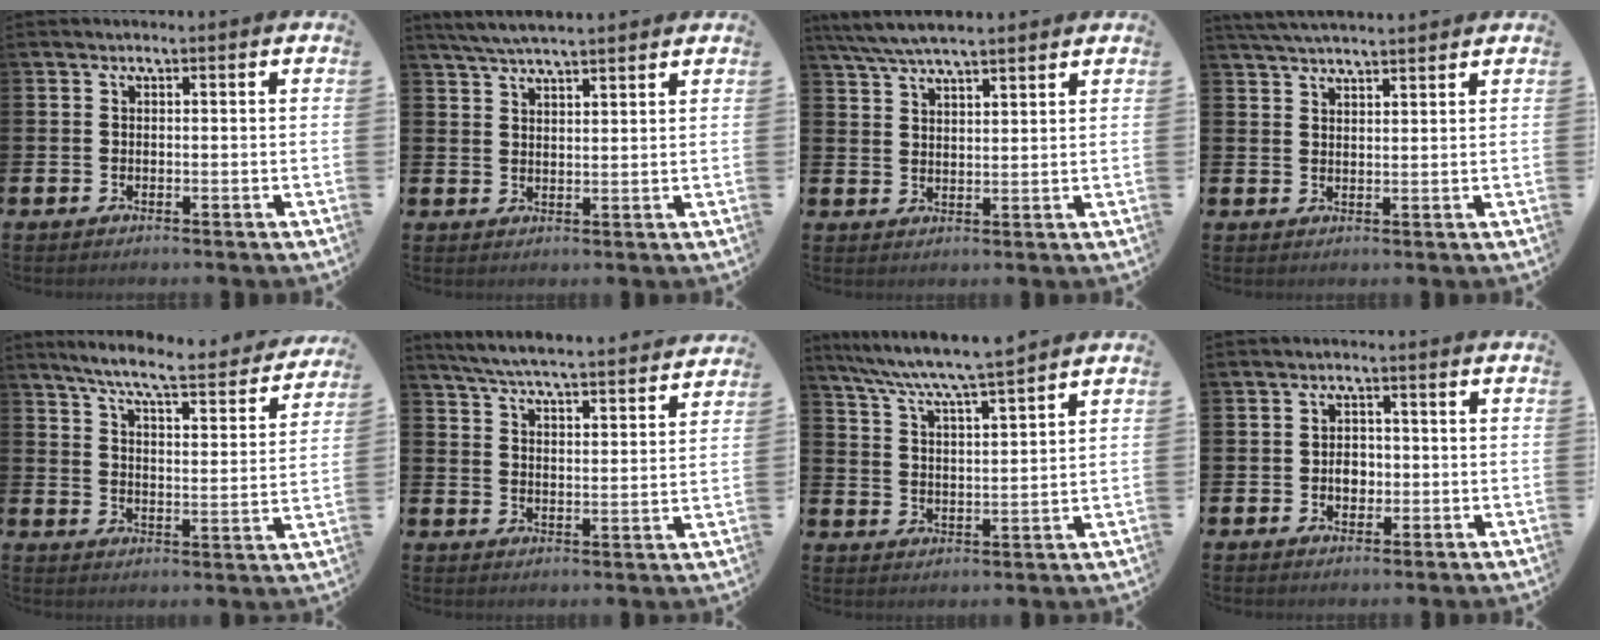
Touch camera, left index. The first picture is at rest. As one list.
[{"total": 4.7, "force": [4.4, 0.3, 1.5], "torque": [-0.040, -0.012, 0.081]}, {"total": 5.9, "force": [5.5, 0.7, 2.0], "torque": [-0.061, -0.013, 0.102]}, {"total": 3.9, "force": [3.8, 0.1, 0.8], "torque": [-0.023, -0.011, 0.071]}, {"total": 7.3, "force": [6.5, 0.4, 3.2], "torque": [-0.085, -0.046, 0.107]}, {"total": 6.1, "force": [6.0, 0.1, 1.2], "torque": [-0.051, -0.044, 0.105]}, {"total": 7.0, "force": [6.7, -0.3, 2.0], "torque": [-0.069, -0.039, 0.117]}, {"total": 2.7, "force": [-0.4, 2.0, 1.7], "torque": [-0.018, 0.000, -0.013]}]